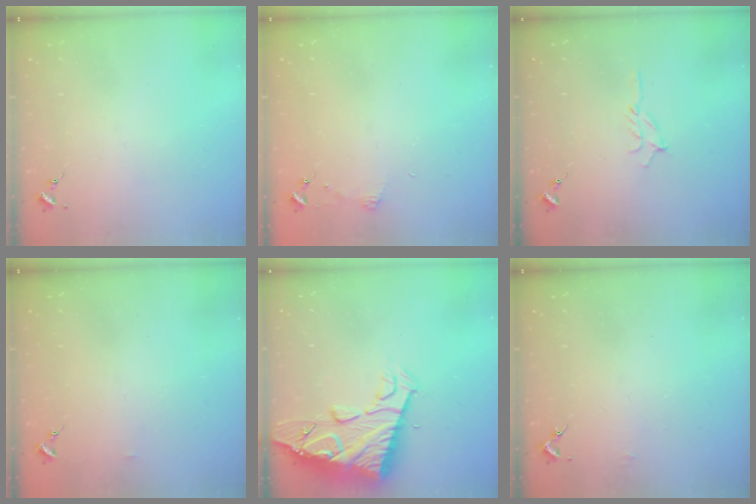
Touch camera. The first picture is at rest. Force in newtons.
{"total": 3.9, "press": 3.9, "slide": 0.4}
{"total": 5.0, "press": 5.0, "slide": 0.6}
{"total": 3.2, "press": 3.2, "slide": 0.4}
{"total": 15.0, "press": 14.9, "slide": 1.4}
{"total": 1.4, "press": 1.4, "slide": 0.1}